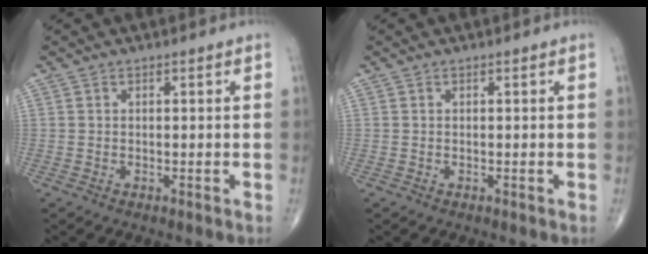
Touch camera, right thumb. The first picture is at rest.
{"total": 0.0}